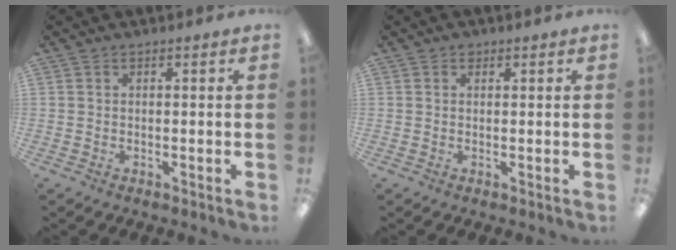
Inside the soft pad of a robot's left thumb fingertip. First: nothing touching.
{"total": 1.0, "force": [0.7, 0.6, 0.3], "torque": [0.001, -0.003, 0.012]}